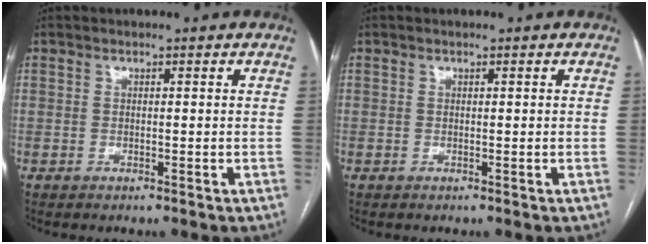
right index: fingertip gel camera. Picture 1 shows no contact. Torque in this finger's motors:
{"motor_torque": [-0.06, -0.01, 0.04, 0.01]}